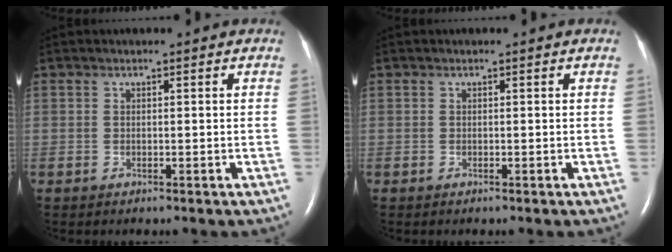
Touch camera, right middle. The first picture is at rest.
{"total": 0.0}